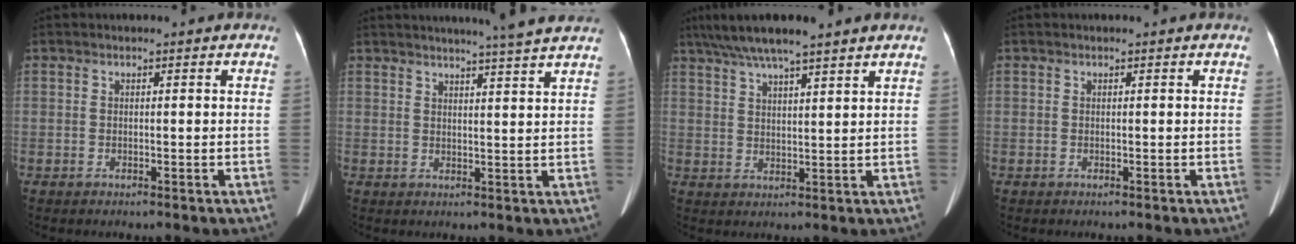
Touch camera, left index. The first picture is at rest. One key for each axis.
{"total": 7.7, "fx": 6.8, "fy": -1.4, "fz": 3.4, "tx": -0.047, "ty": 0.002, "tz": 0.075}
{"total": 9.5, "fx": 7.7, "fy": -0.1, "fz": 5.5, "tx": -0.100, "ty": 0.031, "tz": 0.122}
{"total": 0.0}